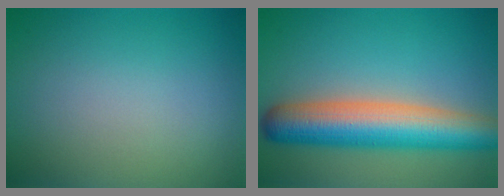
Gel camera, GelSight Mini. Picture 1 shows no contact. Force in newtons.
{"total": 8.8, "press": 8.8, "slide": 0.5}